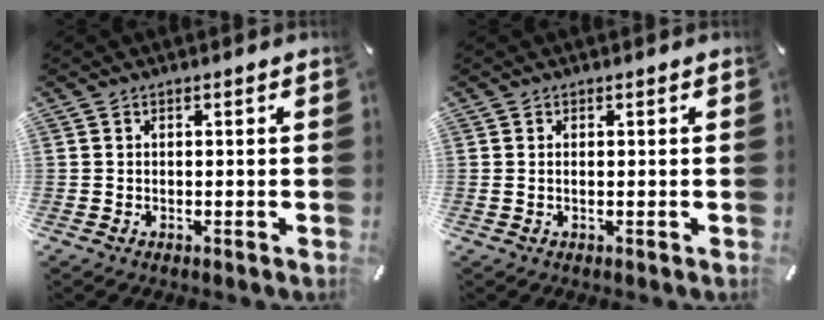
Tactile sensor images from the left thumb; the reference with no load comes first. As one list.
[{"total": 1.0, "force": [0.1, 0.3, 1.0], "torque": [-0.019, -0.001, 0.001]}]